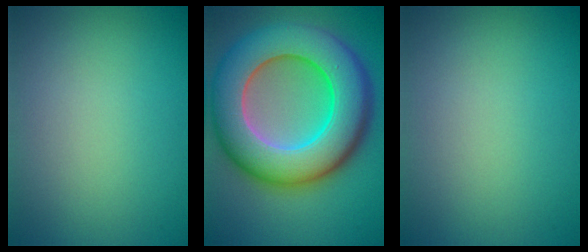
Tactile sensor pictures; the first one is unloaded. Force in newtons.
{"total": 13.6, "press": 13.6, "slide": 0.6}
{"total": 0.0}